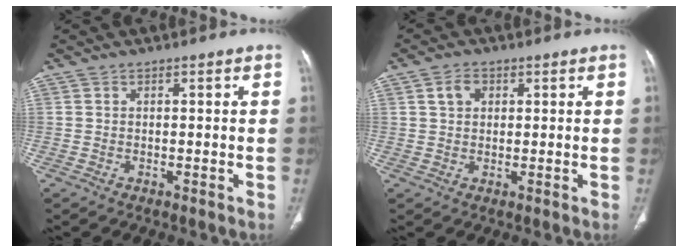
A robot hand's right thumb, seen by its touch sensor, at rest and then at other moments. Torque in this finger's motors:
{"motor_torque": [-0.17, 0.29, -0.21, -0.25, 0.04]}